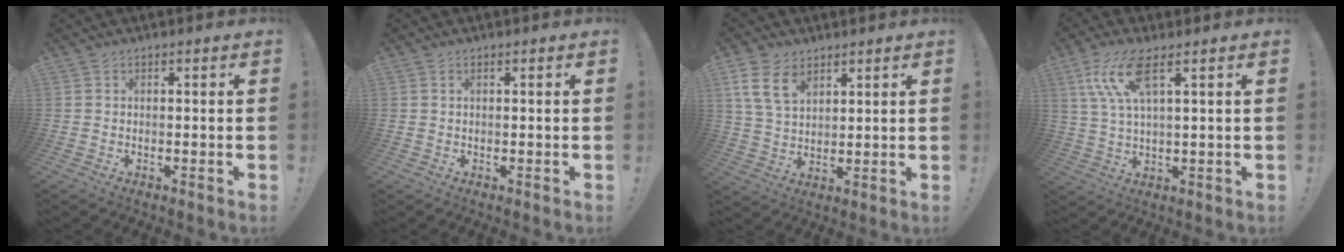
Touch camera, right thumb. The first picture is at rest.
{"total": 0.6, "force": [0.3, 0.0, 0.5], "torque": [-0.011, 0.002, 0.005]}
{"total": 10.2, "force": [5.7, 6.4, 5.6], "torque": [-0.103, -0.011, 0.114]}
{"total": 10.7, "force": [5.1, 2.8, 9.0], "torque": [-0.183, -0.008, 0.094]}